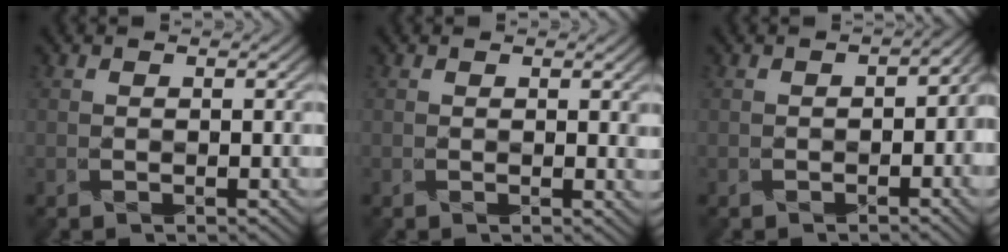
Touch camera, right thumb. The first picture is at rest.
{"total": 1.2, "force": [0.6, 0.1, 1.0], "torque": [-0.009, 0.000, 0.010]}
{"total": 5.3, "force": [-1.2, 3.1, 4.2], "torque": [-0.053, -0.010, -0.013]}